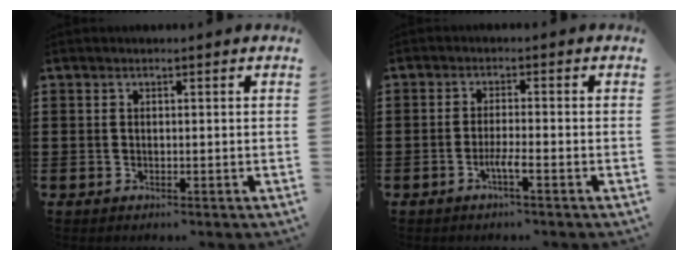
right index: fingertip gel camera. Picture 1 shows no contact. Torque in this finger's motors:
{"motor_torque": [0.38, 0.30, 0.23, 0.05]}